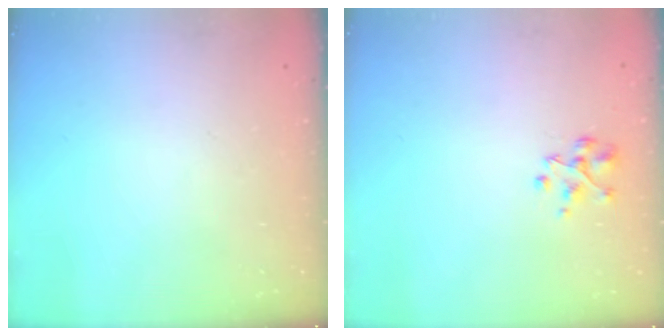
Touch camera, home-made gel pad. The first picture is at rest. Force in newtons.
{"total": 2.8, "press": 2.8, "slide": 0.2}